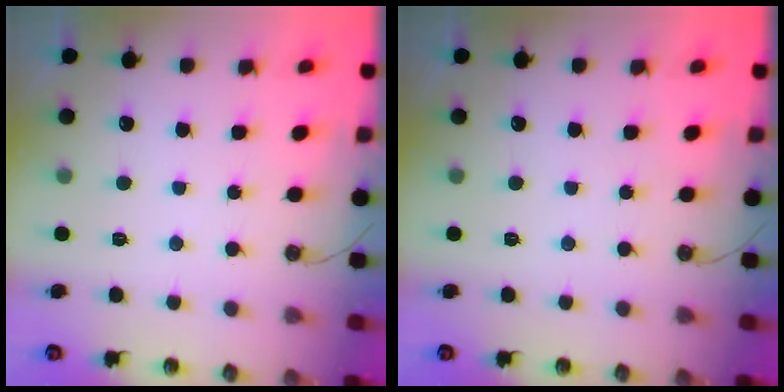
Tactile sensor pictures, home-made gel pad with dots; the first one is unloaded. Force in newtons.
{"total": 0.0}